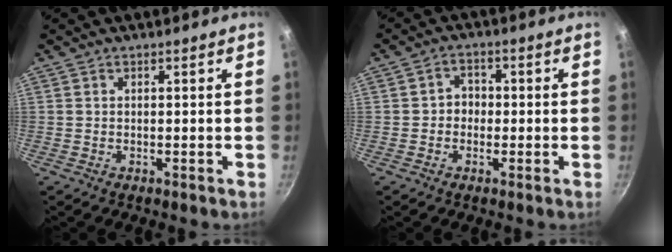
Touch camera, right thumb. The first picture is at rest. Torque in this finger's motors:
{"motor_torque": [-0.21, 0.34, -0.35, 0.11, 0.07]}